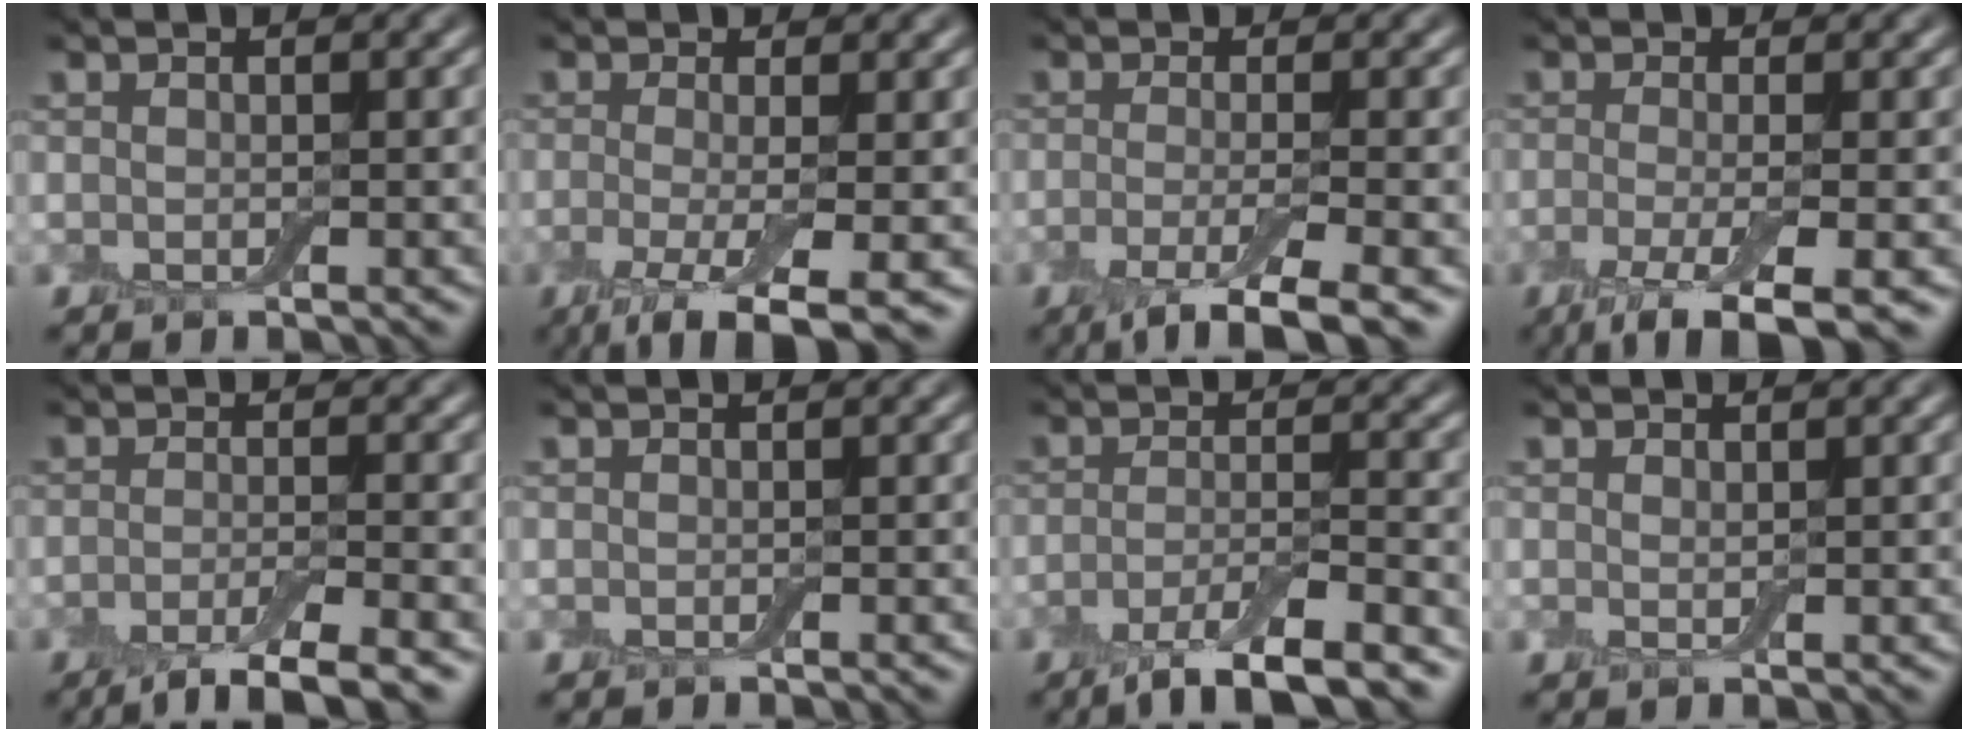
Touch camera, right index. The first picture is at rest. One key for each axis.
{"total": 6.7, "fx": -2.5, "fy": 1.8, "fz": 5.9, "tx": -0.100, "ty": -0.015, "tz": -0.047}
{"total": 5.4, "fx": -2.6, "fy": 1.3, "fz": 4.6, "tx": -0.073, "ty": -0.008, "tz": -0.054}
{"total": 6.0, "fx": -2.7, "fy": 1.6, "fz": 5.1, "tx": -0.082, "ty": -0.010, "tz": -0.056}
{"total": 4.7, "fx": -3.0, "fy": 1.0, "fz": 3.4, "tx": -0.051, "ty": -0.004, "tz": -0.059}
{"total": 0.0}
{"total": 5.8, "fx": -3.8, "fy": 1.2, "fz": 4.2, "tx": -0.069, "ty": -0.002, "tz": -0.069}
{"total": 0.6, "fx": 0.4, "fy": 0.1, "fz": 0.4, "tx": -0.008, "ty": -0.002, "tz": 0.008}